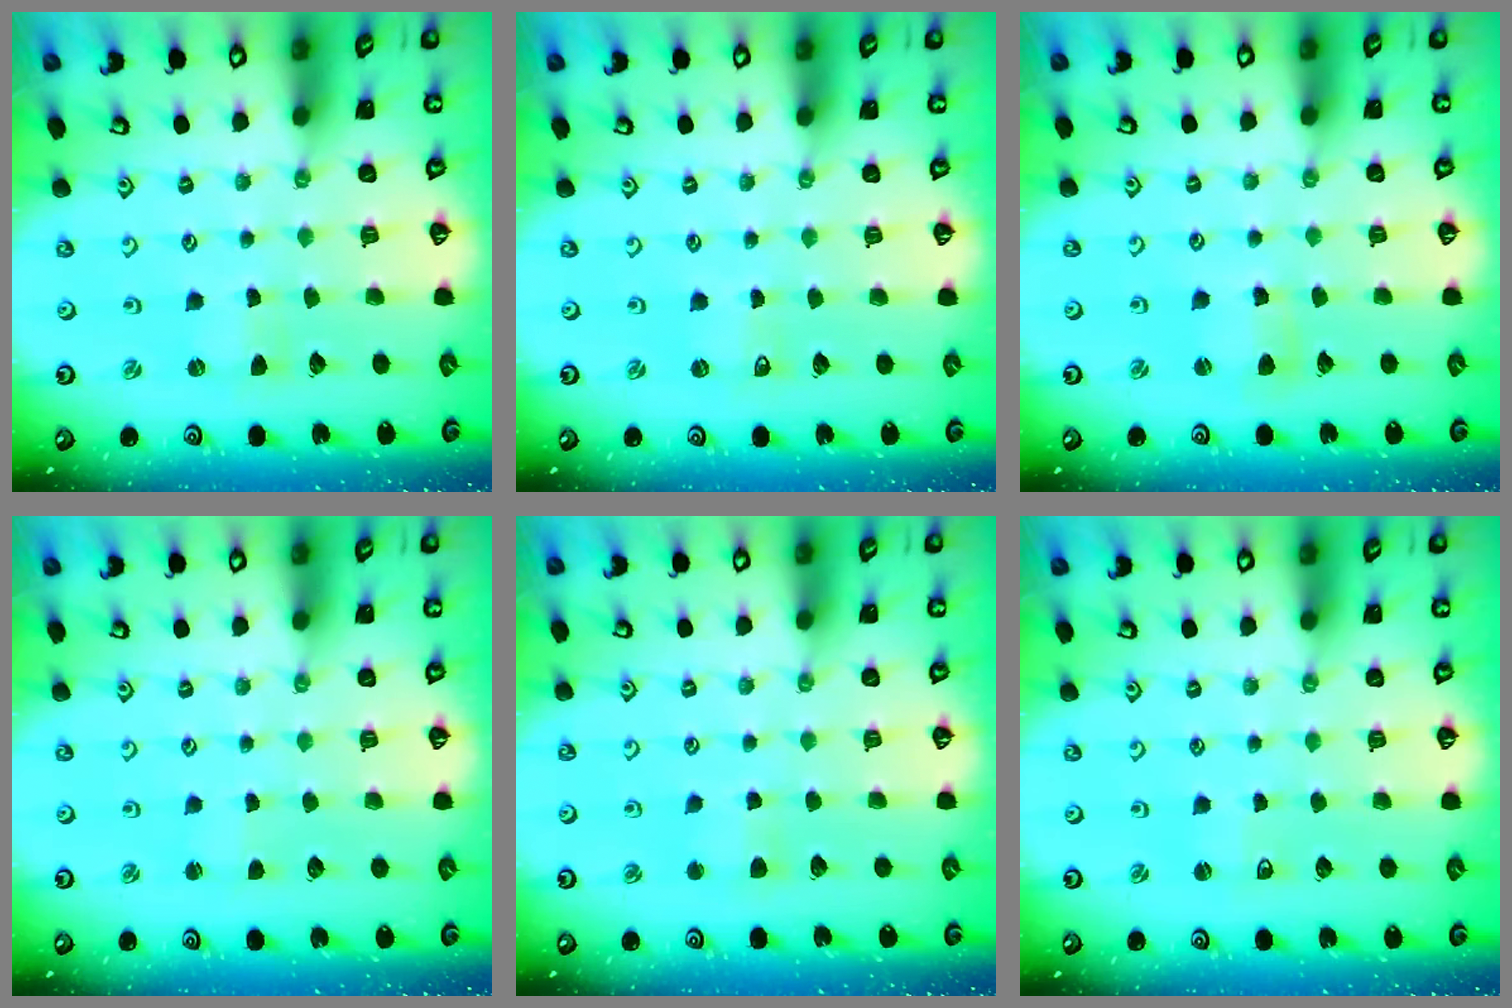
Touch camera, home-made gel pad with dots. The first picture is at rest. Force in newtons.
{"total": 0.6, "press": 0.6, "slide": 0.0}
{"total": 3.1, "press": 3.1, "slide": 0.2}
{"total": 0.6, "press": 0.6, "slide": 0.0}
{"total": 2.8, "press": 2.8, "slide": 0.5}
{"total": 1.7, "press": 1.7, "slide": 0.3}